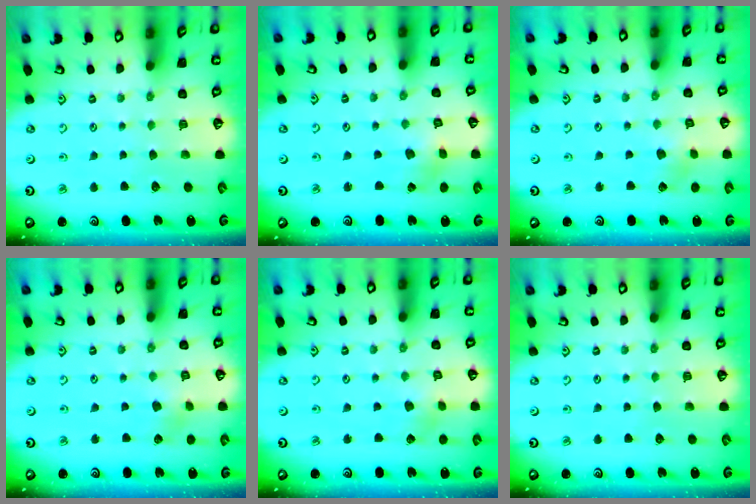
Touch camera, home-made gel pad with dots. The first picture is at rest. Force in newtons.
{"total": 2.7, "press": 2.6, "slide": 0.3}
{"total": 2.8, "press": 2.8, "slide": 0.5}
{"total": 4.0, "press": 3.9, "slide": 0.4}
{"total": 2.8, "press": 2.8, "slide": 0.5}
{"total": 0.0}